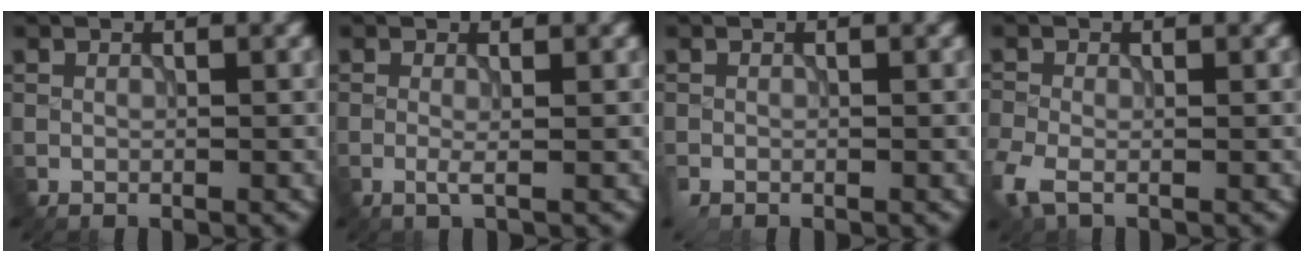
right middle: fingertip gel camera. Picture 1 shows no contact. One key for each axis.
{"total": 0.9, "fx": -0.2, "fy": -0.1, "fz": 0.9, "tx": -0.018, "ty": -0.004, "tz": -0.005}
{"total": 0.9, "fx": -0.5, "fy": 0.4, "fz": 0.6, "tx": -0.017, "ty": -0.006, "tz": -0.012}
{"total": 2.6, "fx": -1.3, "fy": 1.4, "fz": 1.8, "tx": -0.049, "ty": -0.006, "tz": -0.031}